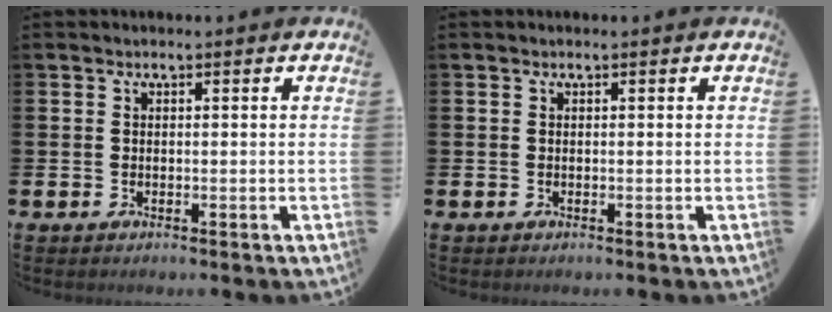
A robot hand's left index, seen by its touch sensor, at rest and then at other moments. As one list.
[{"total": 0.0}]